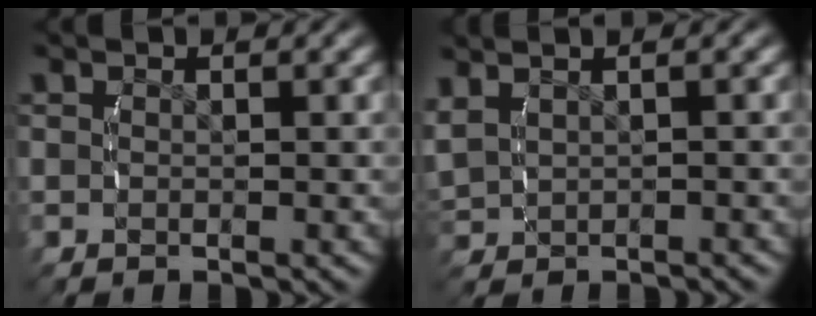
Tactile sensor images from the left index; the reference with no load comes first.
{"total": 3.2, "force": [1.1, 2.3, 2.0], "torque": [-0.045, 0.015, 0.021]}